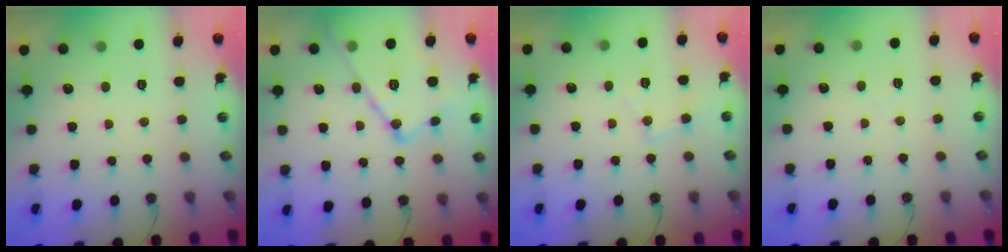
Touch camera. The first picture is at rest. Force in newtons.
{"total": 17.3, "press": 17.3, "slide": 1.5}
{"total": 6.0, "press": 6.0, "slide": 0.4}
{"total": 3.5, "press": 3.5, "slide": 0.6}